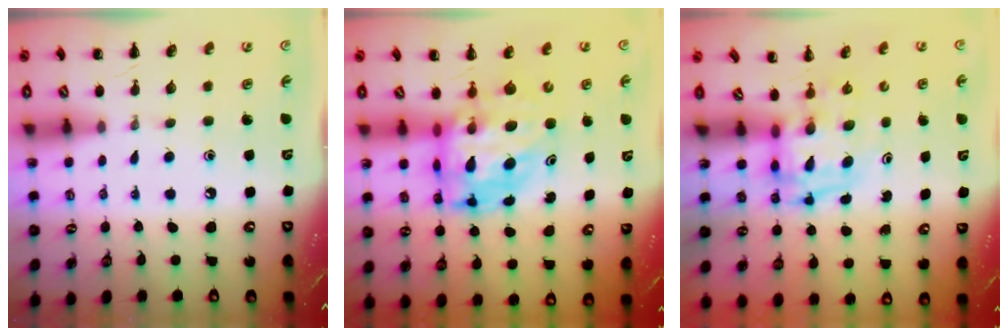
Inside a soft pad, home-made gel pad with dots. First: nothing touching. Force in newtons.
{"total": 8.4, "press": 8.1, "slide": 2.2}
{"total": 3.2, "press": 3.2, "slide": 0.6}